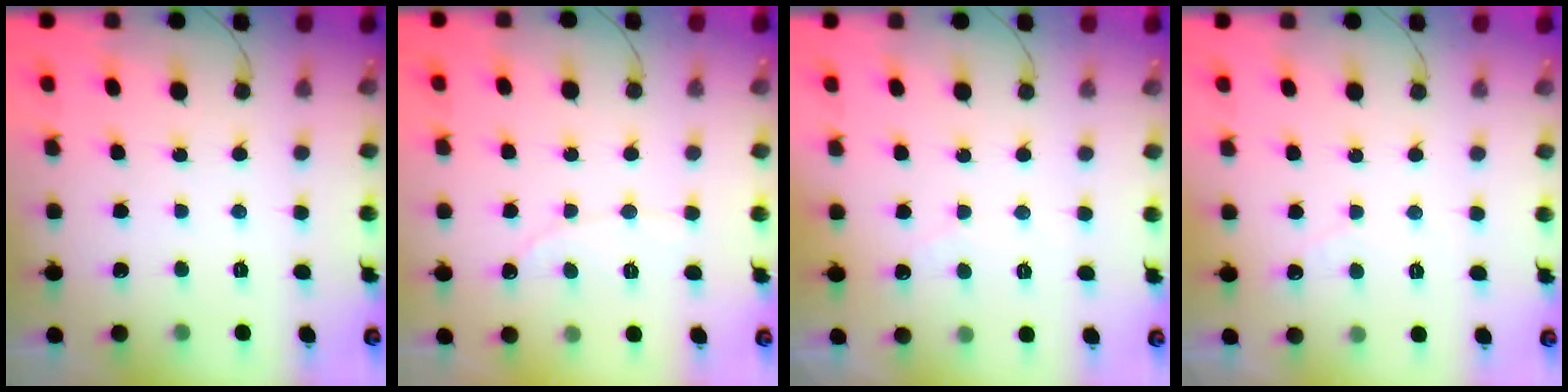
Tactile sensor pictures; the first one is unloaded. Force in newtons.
{"total": 1.9, "press": 1.9, "slide": 0.1}
{"total": 2.4, "press": 2.4, "slide": 0.2}
{"total": 2.2, "press": 2.2, "slide": 0.0}